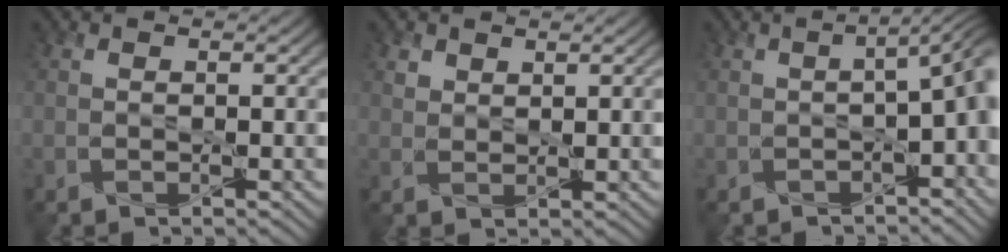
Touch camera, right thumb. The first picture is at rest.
{"total": 2.0, "force": [1.4, 1.2, 0.7], "torque": [-0.023, -0.003, 0.033]}
{"total": 5.6, "force": [-1.8, 1.7, 4.9], "torque": [-0.071, -0.012, -0.026]}